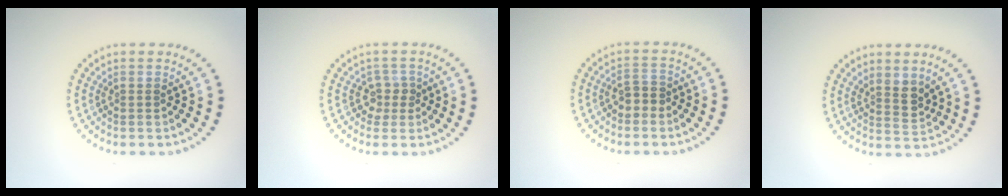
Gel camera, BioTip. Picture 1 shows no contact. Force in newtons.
{"total": 1.7, "press": 1.3, "slide": 1.1}
{"total": 1.8, "press": 1.7, "slide": 0.5}
{"total": 2.2, "press": 1.8, "slide": 1.4}